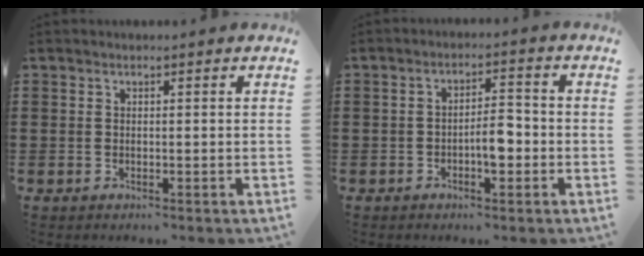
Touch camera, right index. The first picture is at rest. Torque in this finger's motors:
{"motor_torque": [0.29, 0.34, 0.15, 0.05]}